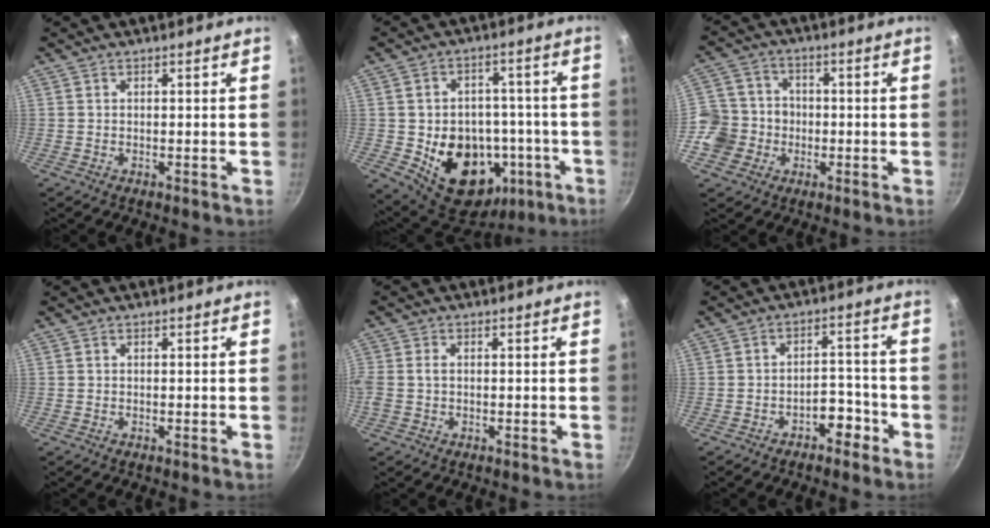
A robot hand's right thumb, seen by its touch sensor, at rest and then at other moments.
{"total": 19.0, "force": [-5.8, 13.4, 12.1], "torque": [-0.152, 0.027, -0.064]}
{"total": 9.9, "force": [-2.7, 9.2, 2.3], "torque": [-0.014, 0.025, -0.053]}
{"total": 0.0}
{"total": 2.8, "force": [-0.1, 1.9, 2.0], "torque": [-0.058, 0.005, -0.002]}
{"total": 5.3, "force": [-3.1, 3.2, 3.0], "torque": [-0.020, 0.039, -0.050]}